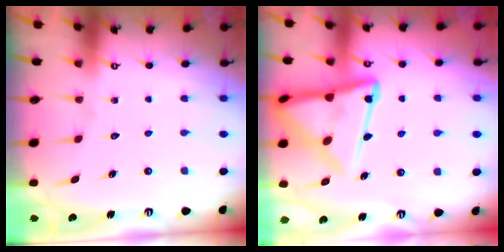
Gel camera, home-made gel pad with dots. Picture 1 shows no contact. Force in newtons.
{"total": 16.8, "press": 16.8, "slide": 1.6}